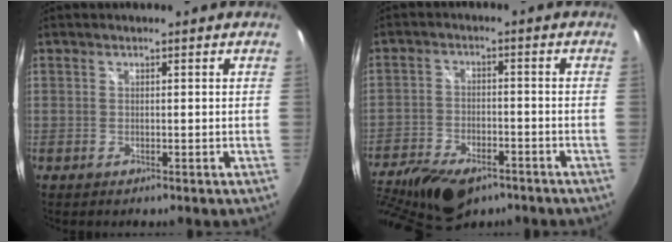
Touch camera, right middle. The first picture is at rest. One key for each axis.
{"total": 18.4, "fx": -12.0, "fy": 9.3, "fz": 10.4, "tx": -0.239, "ty": -0.047, "tz": -0.195}